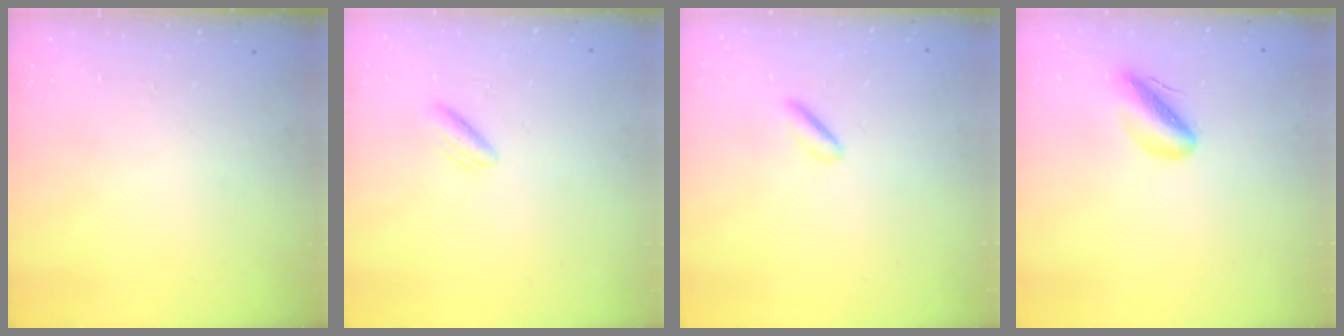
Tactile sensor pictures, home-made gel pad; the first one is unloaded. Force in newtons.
{"total": 2.1, "press": 1.9, "slide": 0.9}
{"total": 0.9, "press": 0.6, "slide": 0.7}
{"total": 5.4, "press": 5.2, "slide": 1.4}